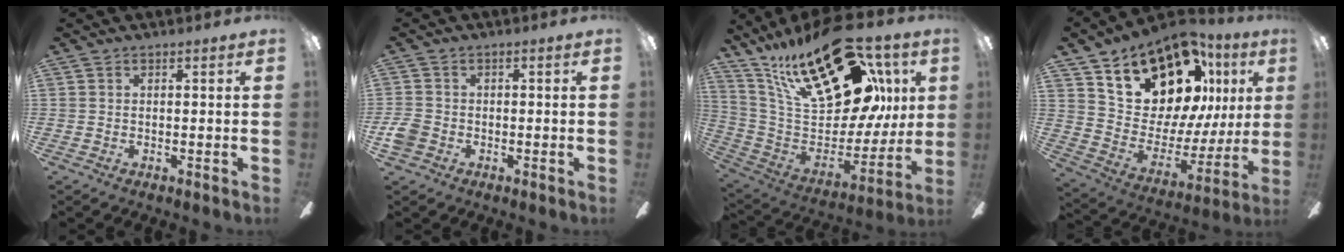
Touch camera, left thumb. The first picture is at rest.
{"total": 4.0, "force": [-1.4, 3.2, 2.0], "torque": [-0.042, 0.007, -0.026]}
{"total": 30.9, "force": [17.7, 14.3, 20.9], "torque": [-0.363, -0.098, 0.320]}
{"total": 21.6, "force": [15.5, 11.1, 10.1], "torque": [-0.168, -0.103, 0.292]}